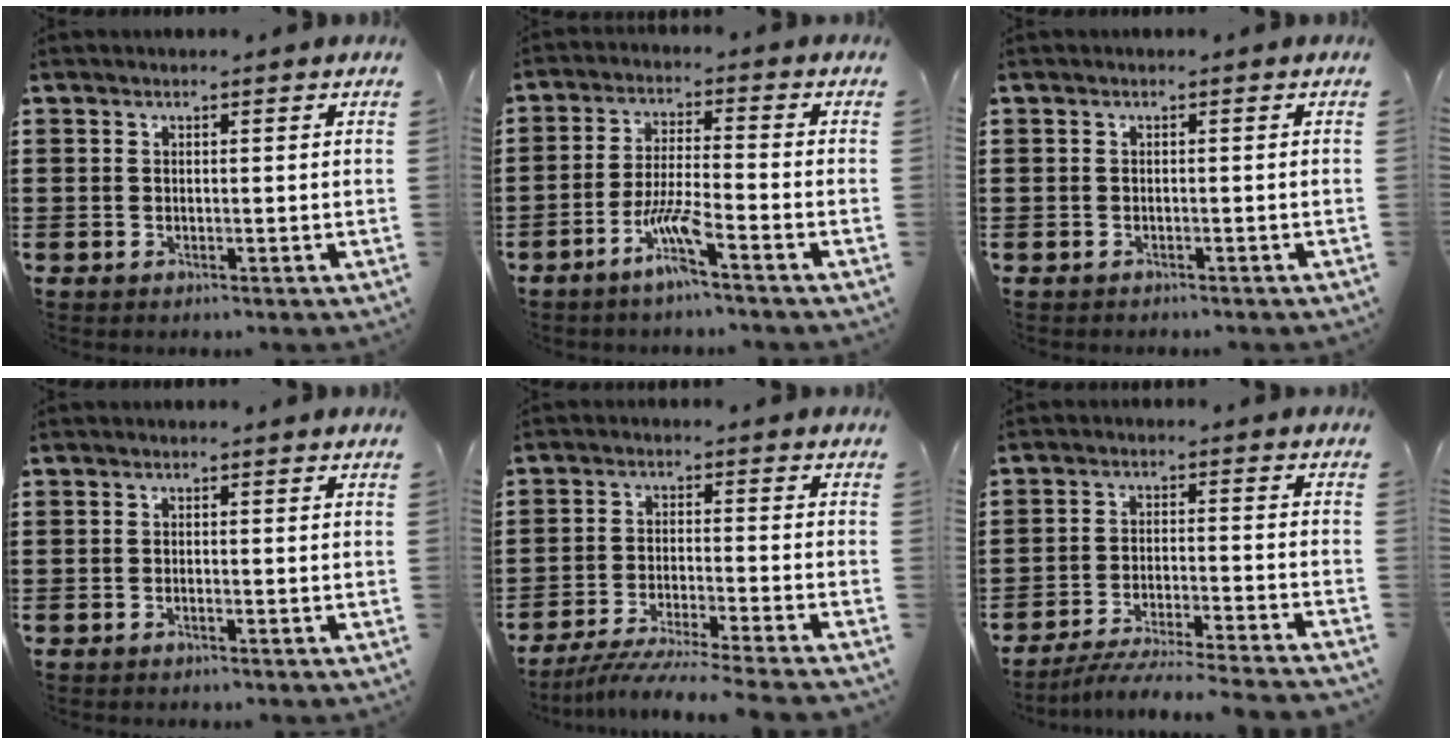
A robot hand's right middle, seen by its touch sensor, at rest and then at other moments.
{"total": 6.1, "force": [-3.9, 0.4, 4.8], "torque": [-0.097, -0.006, -0.073]}
{"total": 0.5, "force": [-0.5, 0.1, 0.0], "torque": [-0.002, 0.000, -0.011]}
{"total": 0.5, "force": [-0.3, 0.0, 0.4], "torque": [-0.008, -0.002, -0.006]}
{"total": 5.4, "force": [-5.0, -0.5, 2.0], "torque": [-0.045, -0.020, -0.102]}
{"total": 5.8, "force": [-5.5, -0.3, 1.9], "torque": [-0.042, -0.015, -0.111]}